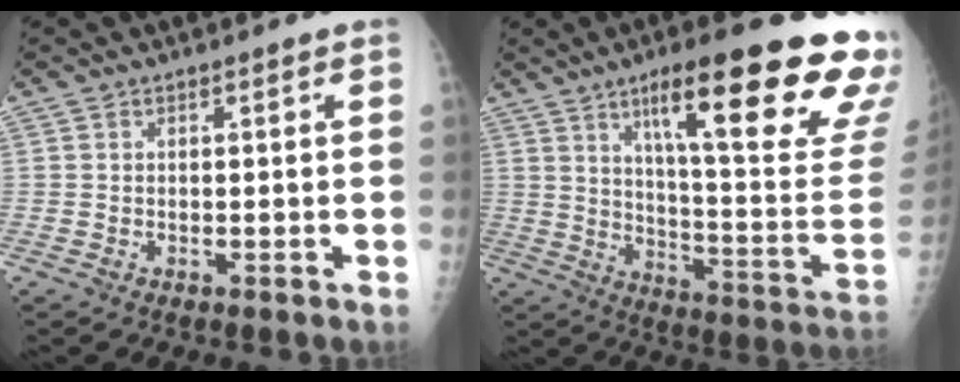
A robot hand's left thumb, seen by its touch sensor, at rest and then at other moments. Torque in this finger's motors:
{"motor_torque": [3.25, 1.76, 1.74, -1.03, 0.52]}